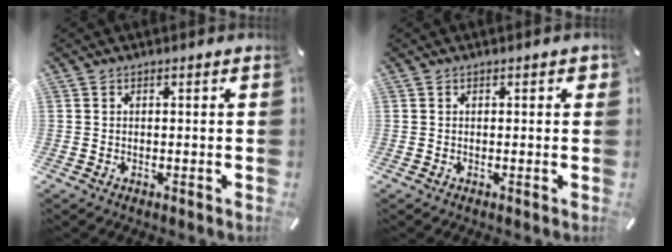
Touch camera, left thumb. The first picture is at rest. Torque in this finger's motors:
{"motor_torque": [0.04, -0.19, 0.02, 0.17, 0.05]}